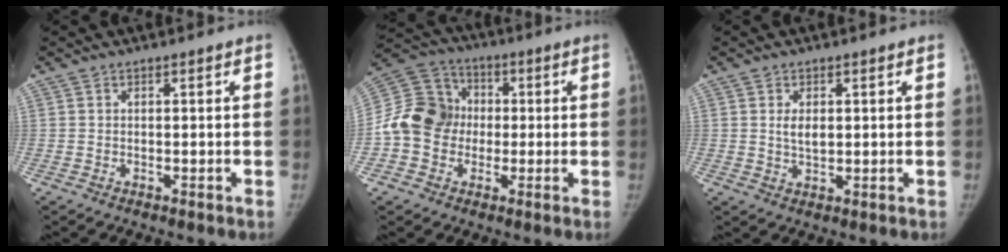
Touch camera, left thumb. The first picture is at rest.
{"total": 13.0, "force": [-1.2, 11.4, 6.2], "torque": [-0.109, 0.035, -0.032]}
{"total": 3.3, "force": [0.7, 1.9, 2.5], "torque": [-0.038, -0.007, 0.016]}